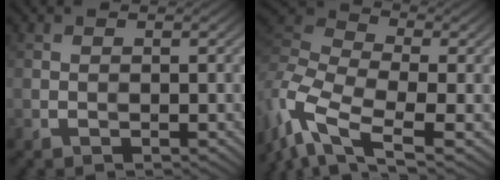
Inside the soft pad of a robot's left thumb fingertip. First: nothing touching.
{"total": 11.8, "force": [-6.1, 5.1, 8.8], "torque": [-0.222, -0.006, -0.123]}